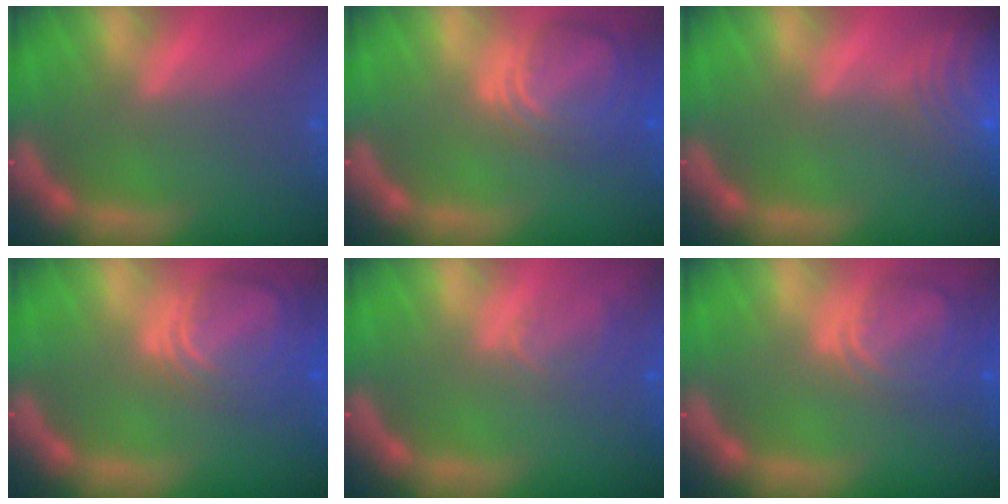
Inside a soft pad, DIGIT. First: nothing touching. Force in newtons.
{"total": 7.0}
{"total": 10.0}
{"total": 7.5}
{"total": 2.5}
{"total": 5.6}